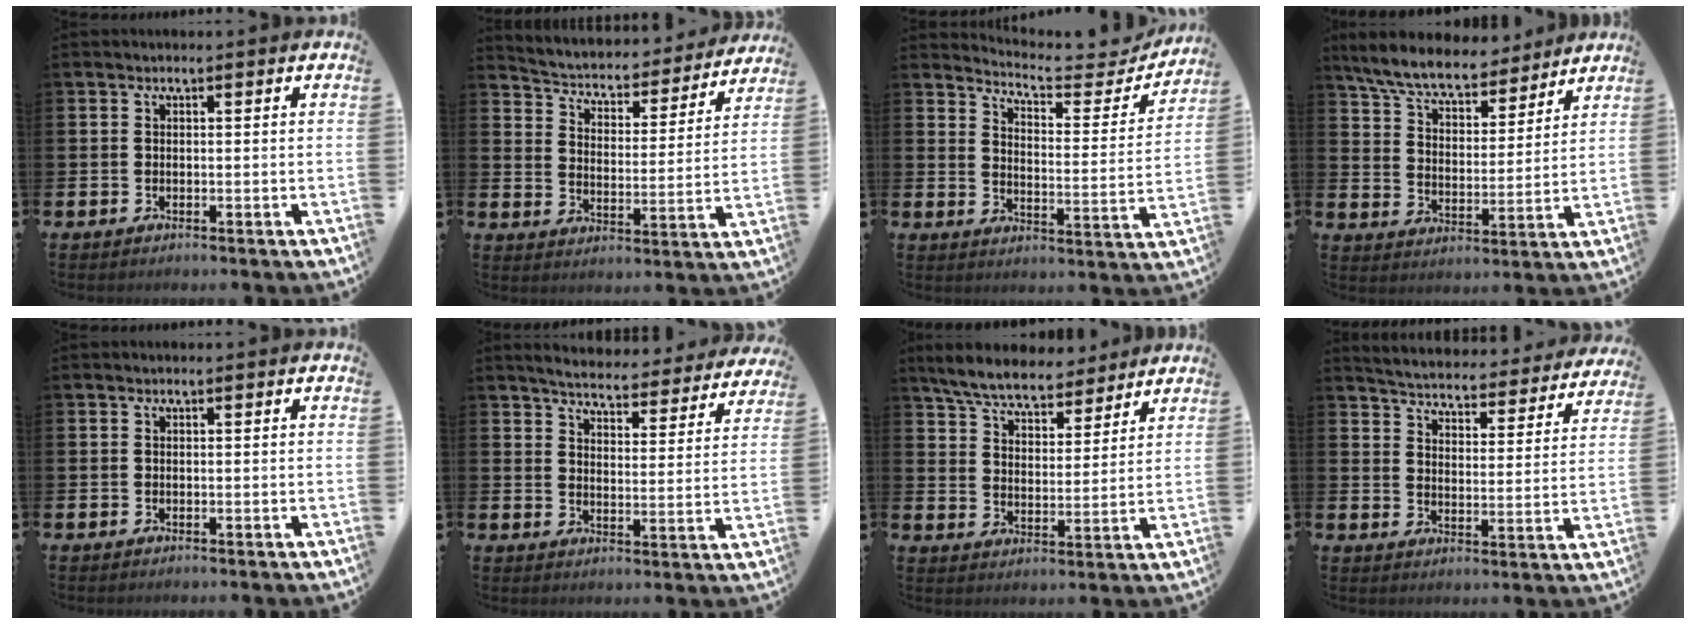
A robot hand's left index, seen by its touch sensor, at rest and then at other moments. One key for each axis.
{"total": 4.3, "fx": 4.0, "fy": 1.2, "fz": 0.8, "tx": -0.041, "ty": -0.036, "tz": 0.060}
{"total": 5.6, "fx": 5.4, "fy": 1.0, "fz": 1.2, "tx": -0.041, "ty": -0.047, "tz": 0.087}
{"total": 7.9, "fx": 7.4, "fy": 1.6, "fz": 2.4, "tx": -0.081, "ty": -0.043, "tz": 0.131}
{"total": 0.0}
{"total": 5.1, "fx": 5.0, "fy": 0.4, "fz": 1.0, "tx": -0.033, "ty": -0.039, "tz": 0.082}
{"total": 6.9, "fx": 6.5, "fy": 1.6, "fz": 1.8, "tx": -0.064, "ty": -0.029, "tz": 0.117}
{"total": 4.9, "fx": 4.8, "fy": 0.4, "fz": 0.7, "tx": -0.036, "ty": -0.042, "tz": 0.080}